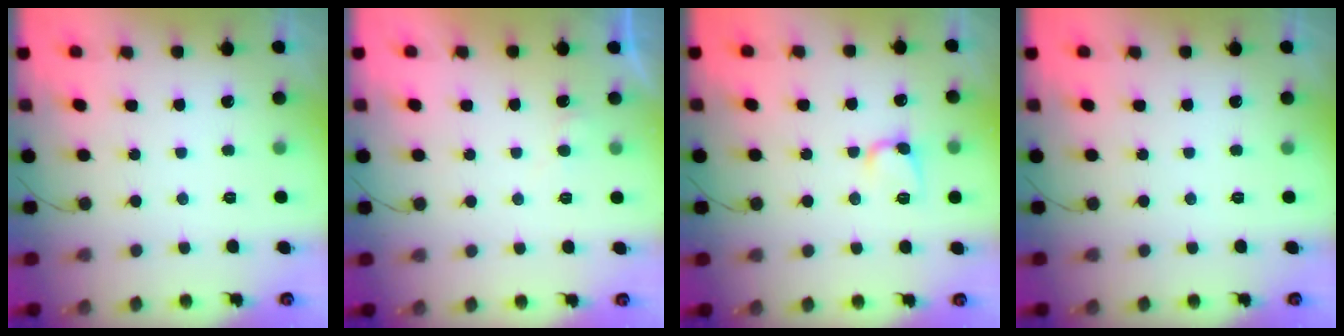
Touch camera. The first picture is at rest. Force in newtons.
{"total": 4.6, "press": 4.6, "slide": 0.5}
{"total": 6.2, "press": 6.2, "slide": 0.9}
{"total": 0.0}